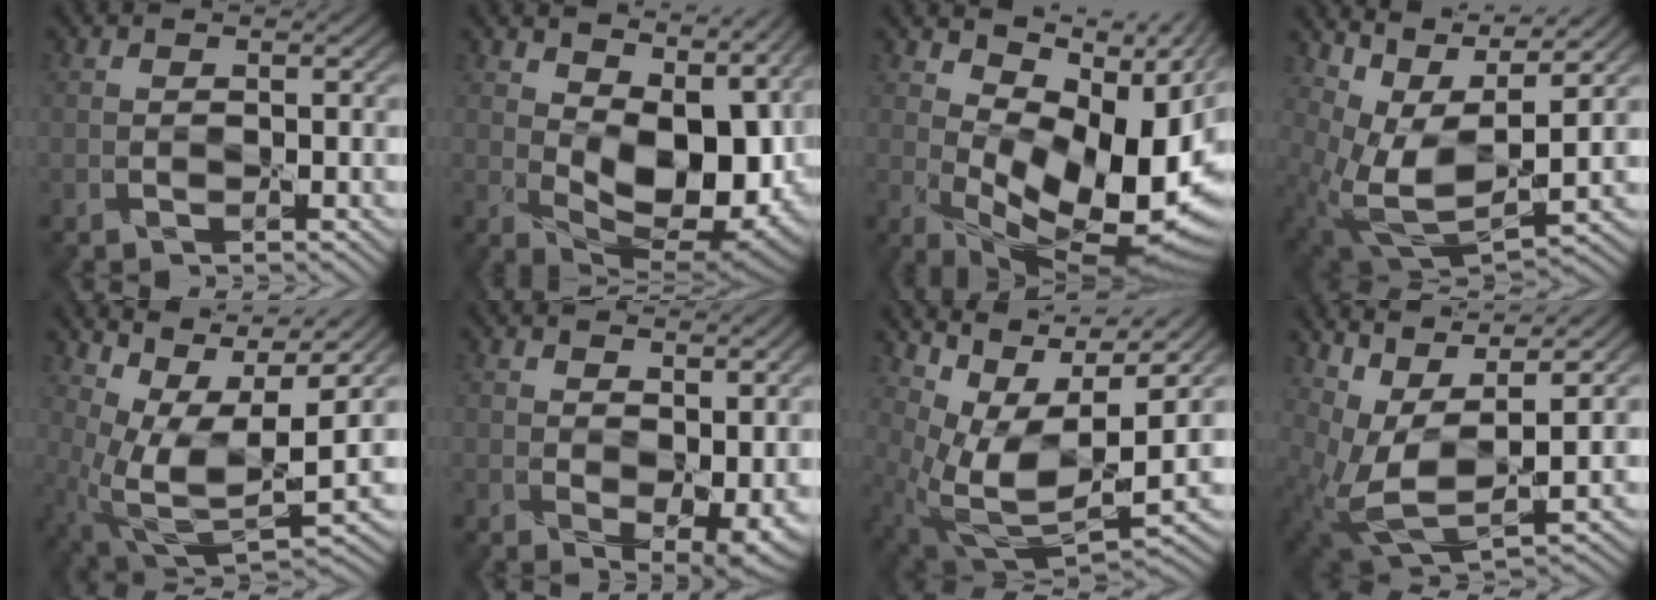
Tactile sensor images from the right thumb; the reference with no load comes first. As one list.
[{"total": 14.7, "force": [3.6, 8.3, 11.6], "torque": [-0.178, -0.011, 0.074]}, {"total": 15.6, "force": [2.1, 8.6, 12.9], "torque": [-0.194, -0.018, 0.056]}, {"total": 9.2, "force": [4.9, 3.6, 6.9], "torque": [-0.153, 0.004, 0.096]}, {"total": 11.4, "force": [4.6, 4.6, 9.3], "torque": [-0.188, -0.003, 0.092]}, {"total": 6.1, "force": [1.1, 3.6, 4.9], "torque": [-0.082, -0.025, 0.037]}, {"total": 10.7, "force": [5.4, 4.2, 8.2], "torque": [-0.178, -0.004, 0.107]}, {"total": 8.5, "force": [4.1, 3.1, 6.8], "torque": [-0.164, 0.002, 0.082]}]